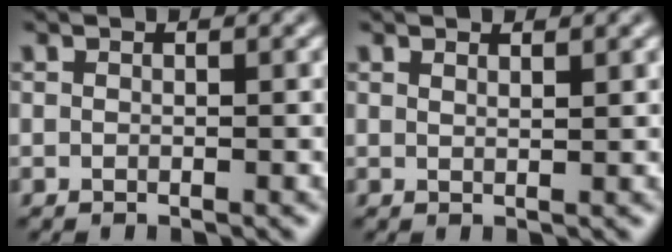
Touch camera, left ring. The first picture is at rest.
{"total": 0.9, "force": [0.8, 0.2, 0.4], "torque": [-0.001, 0.001, 0.013]}